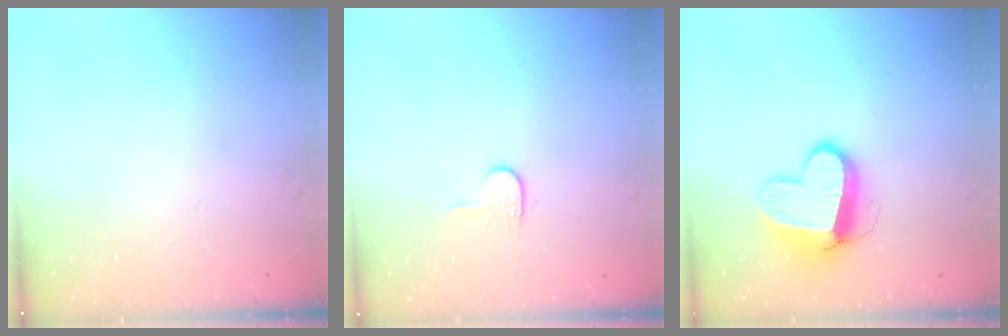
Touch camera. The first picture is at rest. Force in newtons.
{"total": 3.4, "press": 3.4, "slide": 0.4}
{"total": 10.7, "press": 10.6, "slide": 1.3}